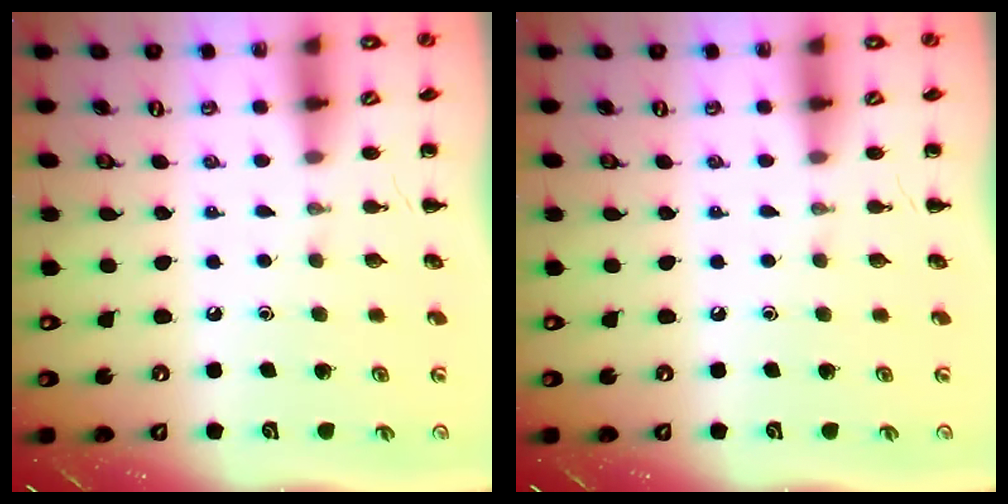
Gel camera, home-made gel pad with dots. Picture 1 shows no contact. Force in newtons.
{"total": 0.0}